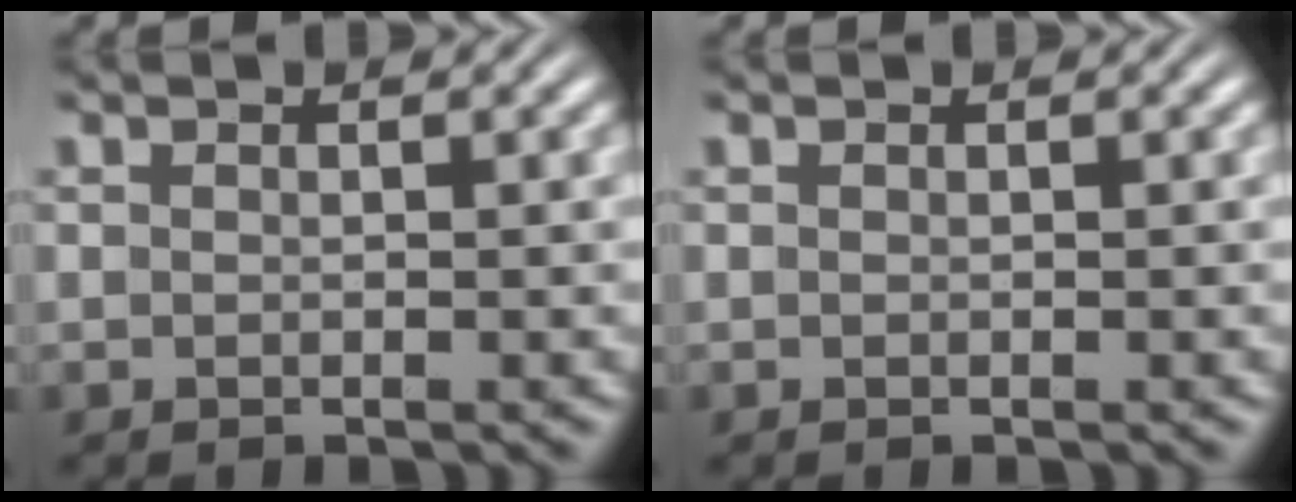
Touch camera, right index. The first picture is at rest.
{"total": 0.0}